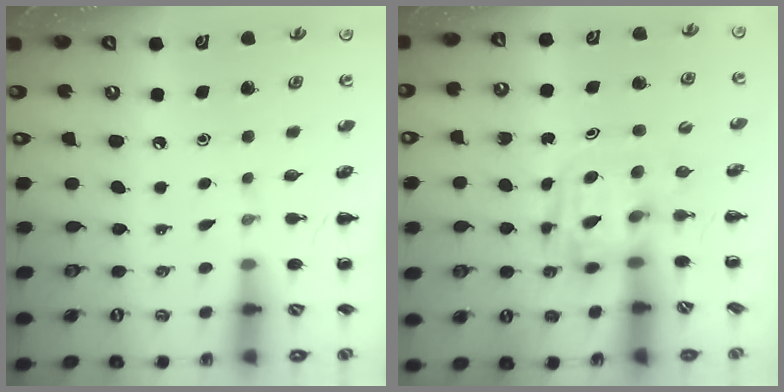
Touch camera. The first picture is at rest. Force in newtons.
{"total": 3.3, "press": 3.3, "slide": 0.5}